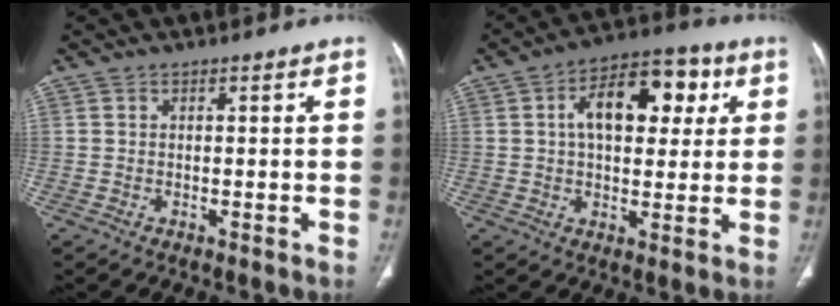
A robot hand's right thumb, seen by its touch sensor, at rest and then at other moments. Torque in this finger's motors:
{"motor_torque": [1.71, 2.05, 1.22, -0.18, 0.10]}